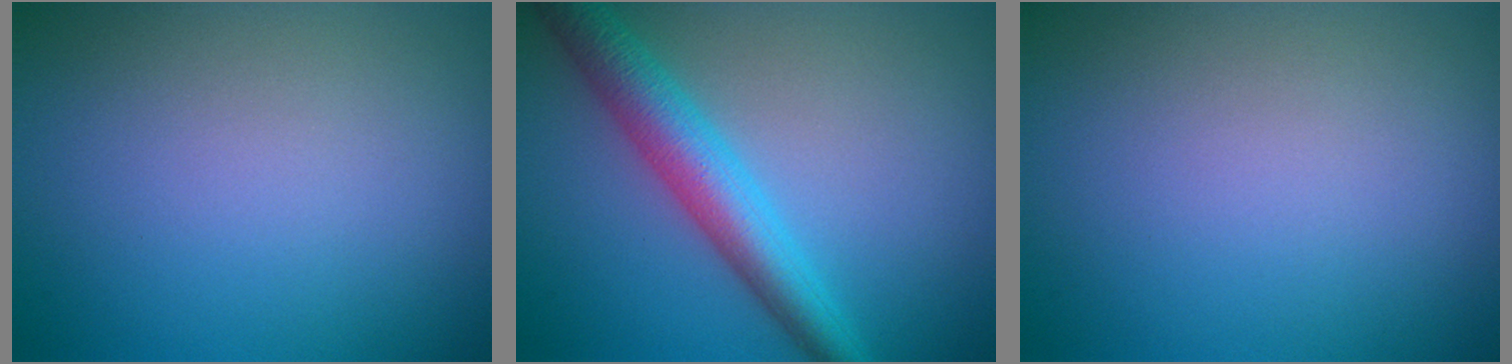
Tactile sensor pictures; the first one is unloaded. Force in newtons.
{"total": 5.1, "press": 5.1, "slide": 0.2}
{"total": 0.0}